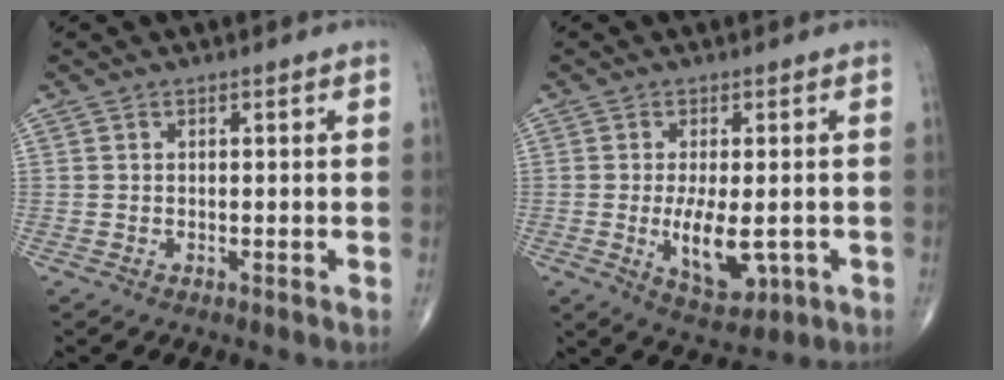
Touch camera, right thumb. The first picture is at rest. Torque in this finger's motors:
{"motor_torque": [2.75, 2.26, 1.10, 0.01, 0.25]}